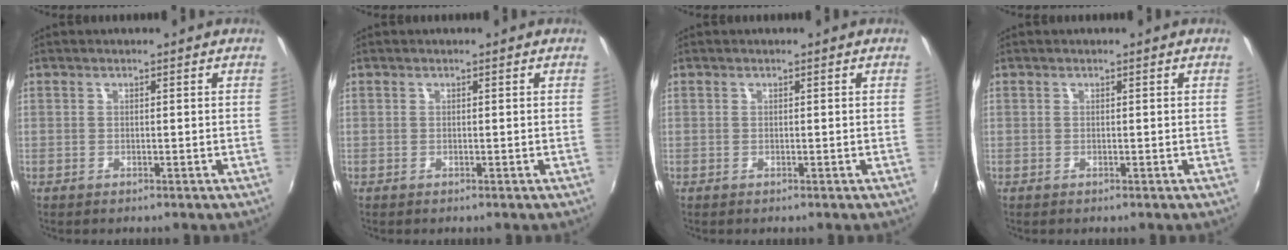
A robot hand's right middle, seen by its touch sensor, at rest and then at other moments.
{"total": 0.0}
{"total": 0.0}
{"total": 0.0}